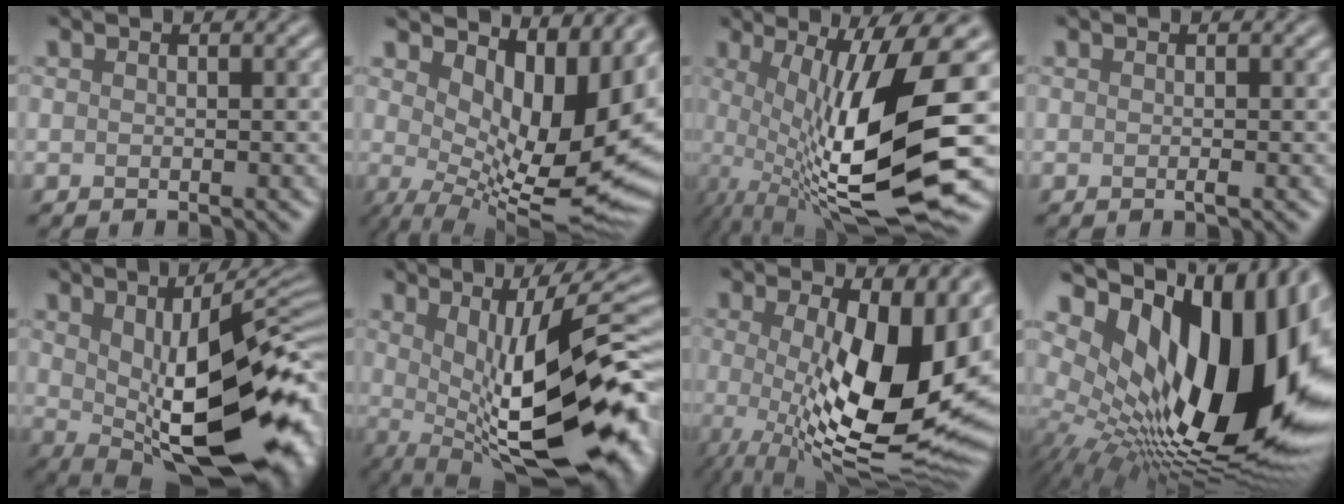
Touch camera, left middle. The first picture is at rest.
{"total": 13.4, "force": [3.5, 5.8, 11.6], "torque": [-0.159, -0.015, 0.079]}
{"total": 13.7, "force": [-1.1, 3.3, 13.3], "torque": [-0.210, -0.016, -0.010]}
{"total": 0.5, "force": [-0.3, 0.0, 0.5], "torque": [-0.007, -0.005, -0.006]}
{"total": 15.7, "force": [0.9, 6.2, 14.4], "torque": [-0.191, -0.009, 0.022]}
{"total": 17.3, "force": [-0.1, 6.2, 16.2], "torque": [-0.208, -0.010, 0.014]}
{"total": 14.1, "force": [-0.4, 5.5, 12.9], "torque": [-0.170, -0.019, -0.007]}
{"total": 19.3, "force": [3.0, 9.8, 16.3], "torque": [-0.270, 0.001, 0.054]}